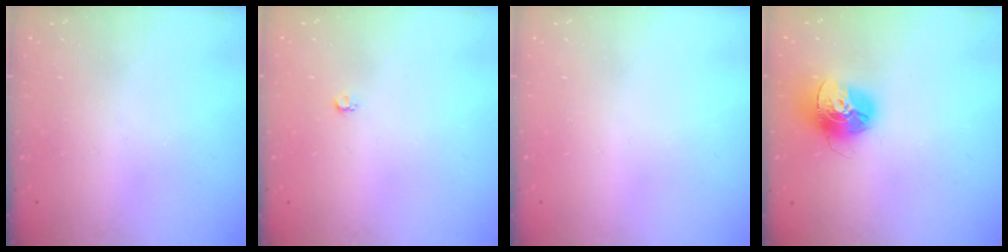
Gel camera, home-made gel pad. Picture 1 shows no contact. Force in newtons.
{"total": 2.6, "press": 2.6, "slide": 0.4}
{"total": 0.0}
{"total": 15.3, "press": 15.2, "slide": 1.4}